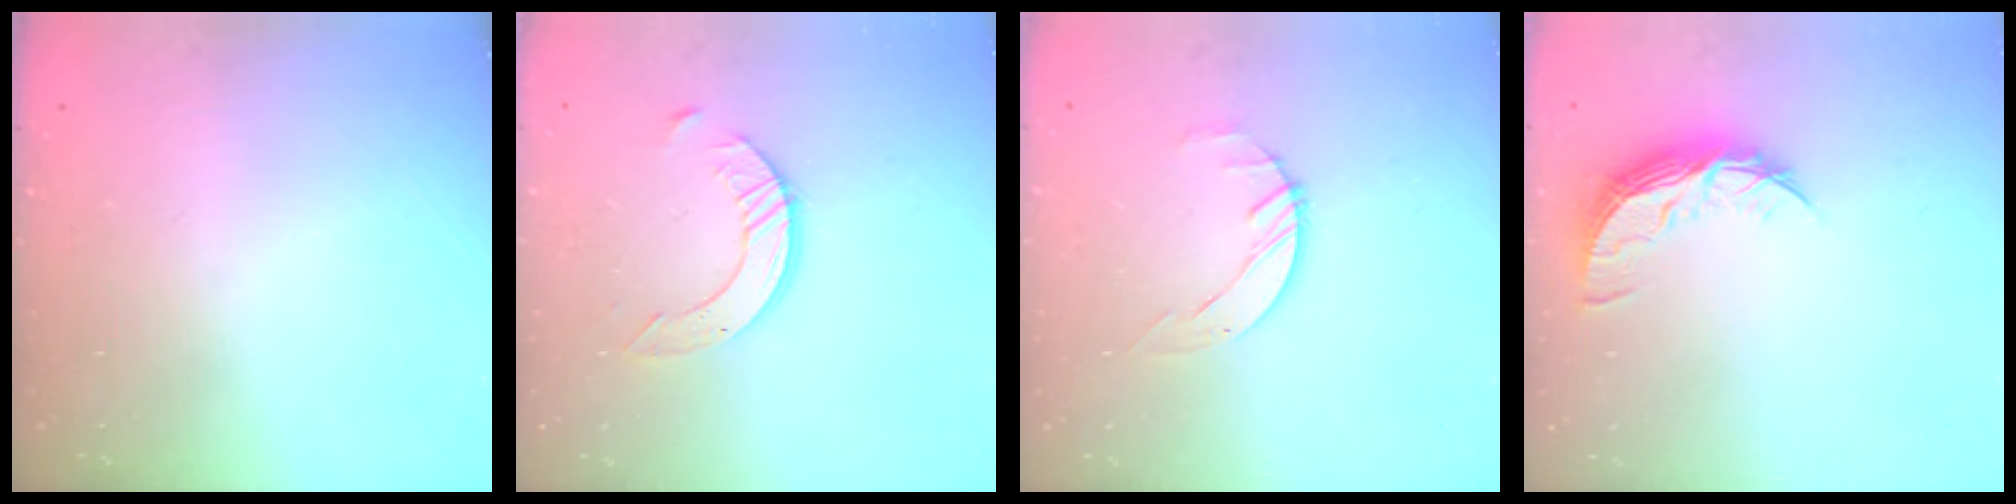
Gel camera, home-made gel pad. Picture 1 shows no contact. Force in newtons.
{"total": 8.0, "press": 7.9, "slide": 0.8}
{"total": 1.4, "press": 1.4, "slide": 0.2}
{"total": 8.7, "press": 8.7, "slide": 0.4}